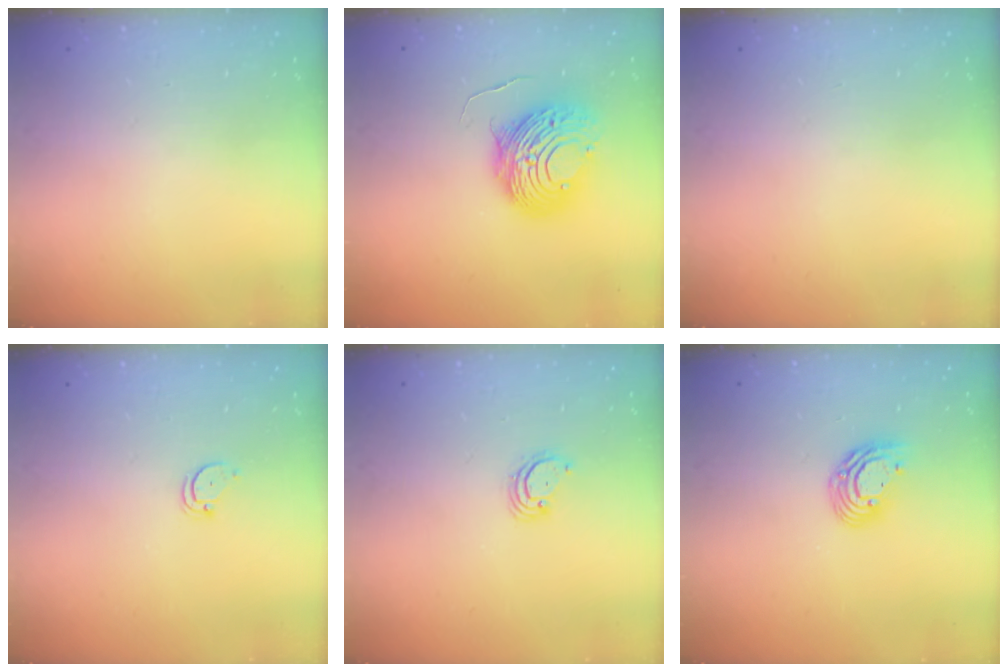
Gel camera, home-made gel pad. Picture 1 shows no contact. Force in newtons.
{"total": 12.7, "press": 12.7, "slide": 1.3}
{"total": 0.0}
{"total": 2.6, "press": 2.6, "slide": 0.1}
{"total": 3.4, "press": 3.4, "slide": 0.1}
{"total": 9.1, "press": 9.1, "slide": 1.1}